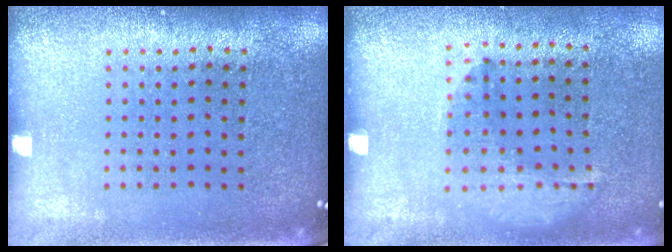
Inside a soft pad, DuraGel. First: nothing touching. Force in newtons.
{"total": 1.4, "press": 0.9, "slide": 1.0}